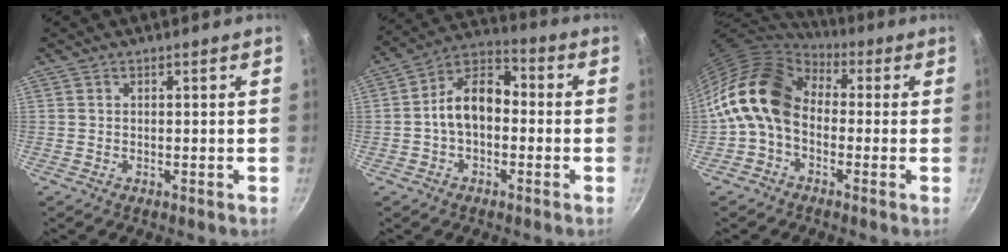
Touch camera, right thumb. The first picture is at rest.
{"total": 11.1, "force": [-1.0, 7.4, 8.3], "torque": [-0.110, 0.045, -0.037]}
{"total": 14.9, "force": [-0.2, 11.0, 10.1], "torque": [-0.167, 0.035, -0.025]}